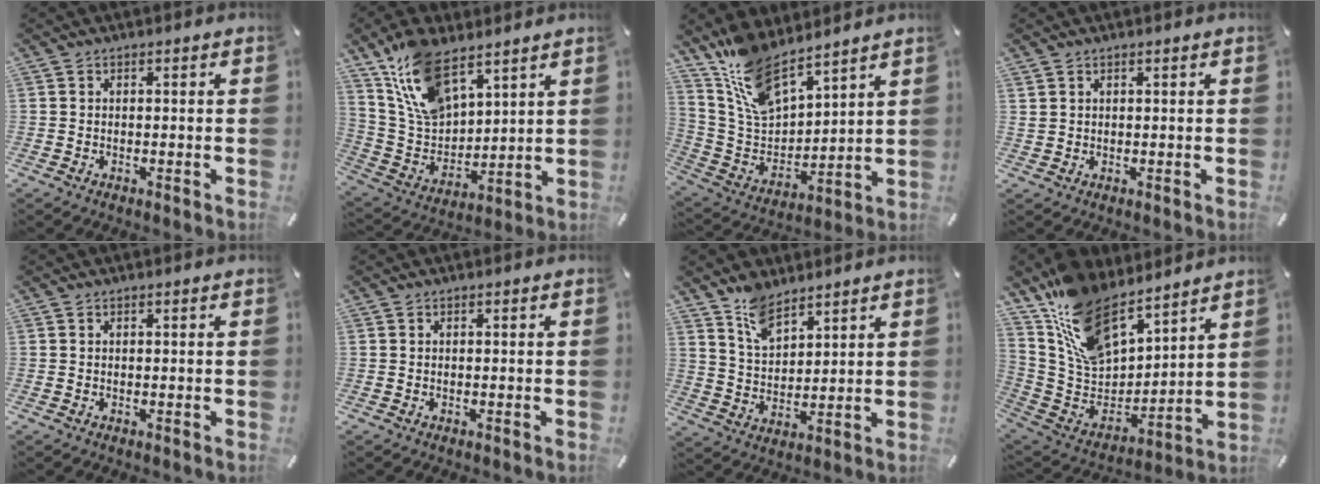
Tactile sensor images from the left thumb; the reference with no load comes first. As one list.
[{"total": 15.4, "force": [10.3, 8.1, 8.0], "torque": [-0.196, -0.043, 0.193]}, {"total": 13.2, "force": [11.3, 4.9, 4.9], "torque": [-0.142, -0.081, 0.209]}, {"total": 1.0, "force": [0.9, 0.5, 0.2], "torque": [-0.004, -0.002, 0.017]}, {"total": 0.0}, {"total": 0.0}, {"total": 7.5, "force": [6.2, 3.4, 2.6], "torque": [-0.063, -0.029, 0.118]}, {"total": 18.0, "force": [13.7, 9.4, 6.8], "torque": [-0.153, -0.104, 0.256]}]